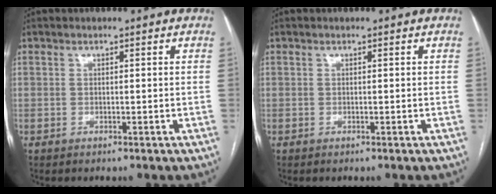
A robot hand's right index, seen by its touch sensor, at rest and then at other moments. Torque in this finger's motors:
{"motor_torque": [0.00, 0.00, 0.00, 0.00]}